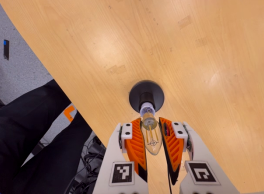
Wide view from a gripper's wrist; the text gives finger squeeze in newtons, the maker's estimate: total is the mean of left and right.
{"total": 23.4, "left": 25.5, "right": 21.3}